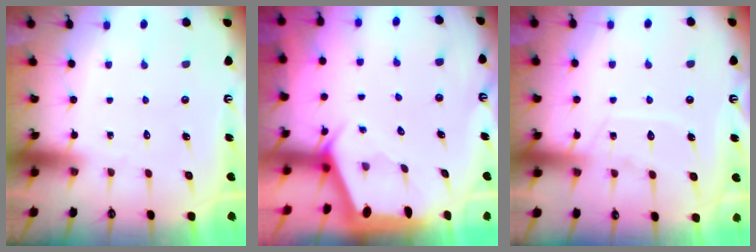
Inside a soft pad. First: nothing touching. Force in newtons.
{"total": 1.9, "press": 1.9, "slide": 0.3}
{"total": 10.5, "press": 10.5, "slide": 1.0}